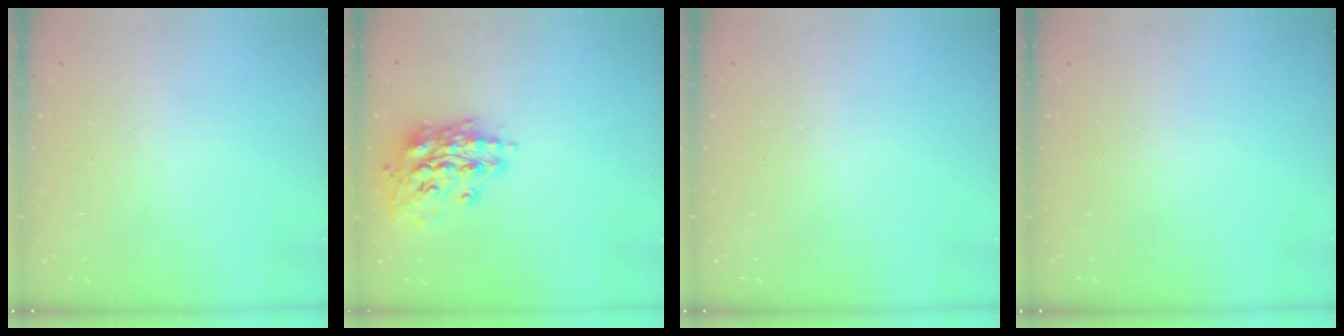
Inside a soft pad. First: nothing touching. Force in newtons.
{"total": 14.5, "press": 14.3, "slide": 2.1}
{"total": 0.5, "press": 0.5, "slide": 0.2}
{"total": 0.0}